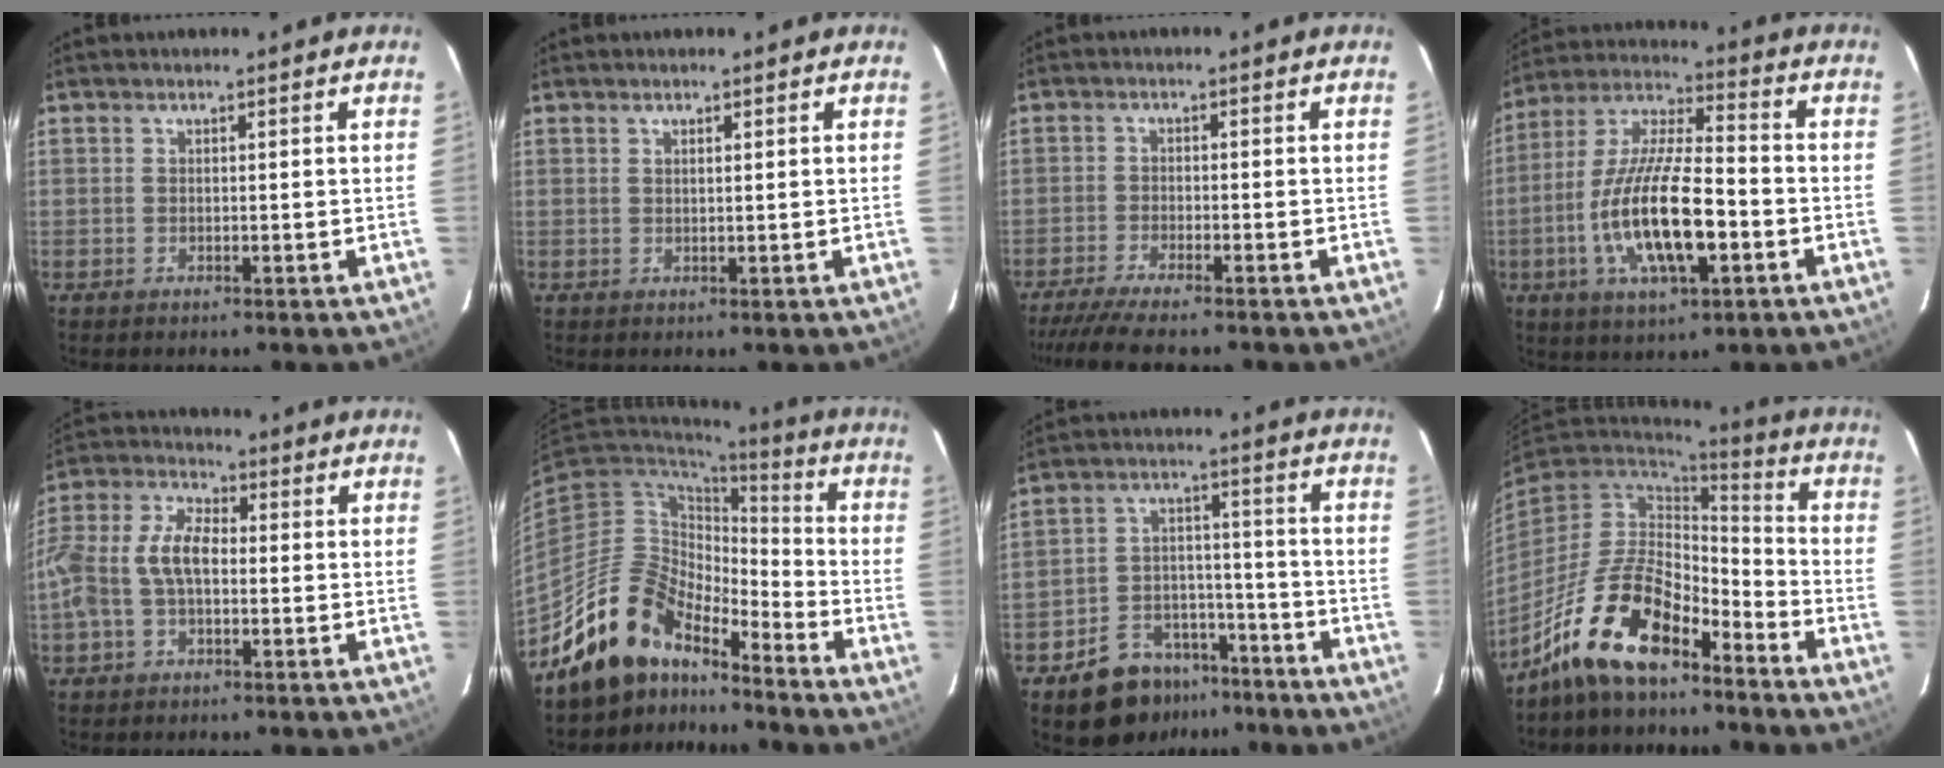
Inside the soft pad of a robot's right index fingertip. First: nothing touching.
{"total": 0.9, "force": [0.5, 0.2, 0.7], "torque": [-0.012, 0.002, 0.010]}
{"total": 6.8, "force": [-6.0, 0.1, 3.2], "torque": [-0.083, -0.020, -0.107]}
{"total": 17.9, "force": [-5.1, 5.6, 16.2], "torque": [-0.325, -0.011, -0.092]}
{"total": 11.3, "force": [-1.3, 6.5, 9.1], "torque": [-0.194, 0.019, -0.028]}
{"total": 14.6, "force": [-12.3, 6.3, 4.7], "torque": [-0.103, 0.030, -0.221]}
{"total": 11.9, "force": [-8.5, 7.6, 3.7], "torque": [-0.083, 0.039, -0.112]}
{"total": 15.5, "force": [-10.8, 6.0, 9.4], "torque": [-0.192, 0.010, -0.201]}